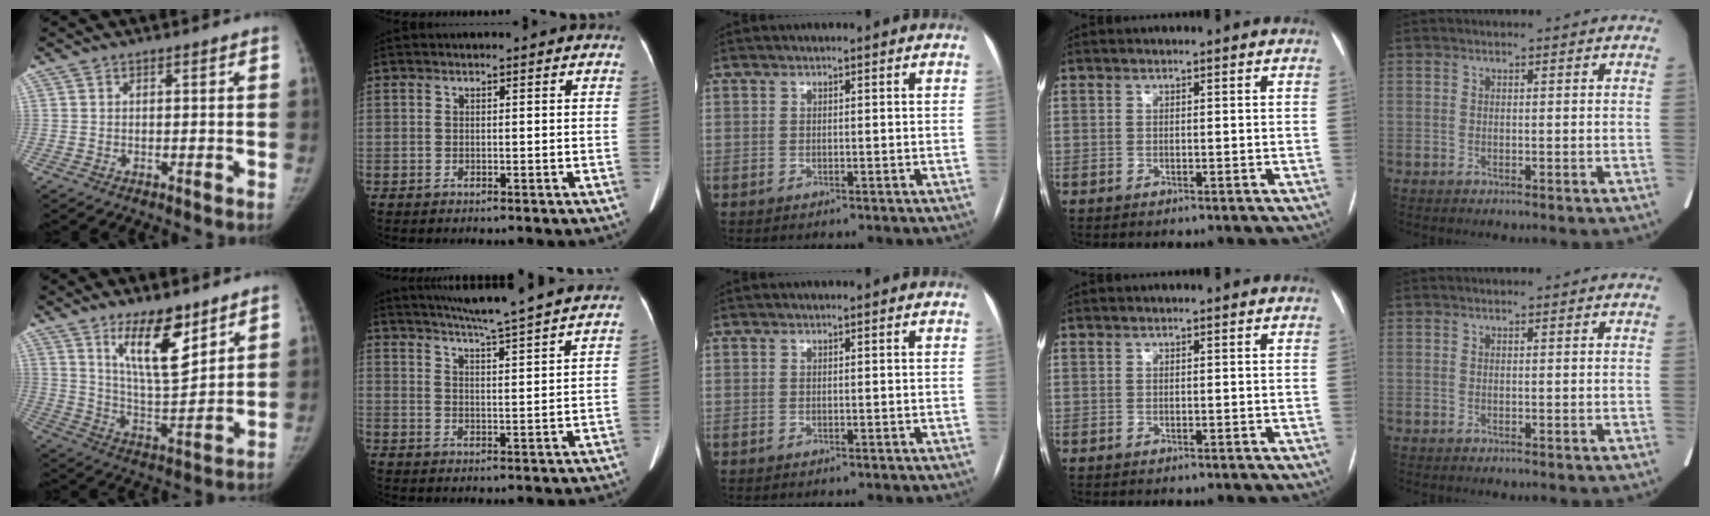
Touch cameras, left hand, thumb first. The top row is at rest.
{"thumb": {"total": 13.1, "force": [8.1, 4.5, 9.4], "torque": [-0.130, -0.065, 0.147]}, "index": {"total": 15.6, "force": [13.9, -1.4, 6.9], "torque": [-0.119, -0.012, 0.184]}}